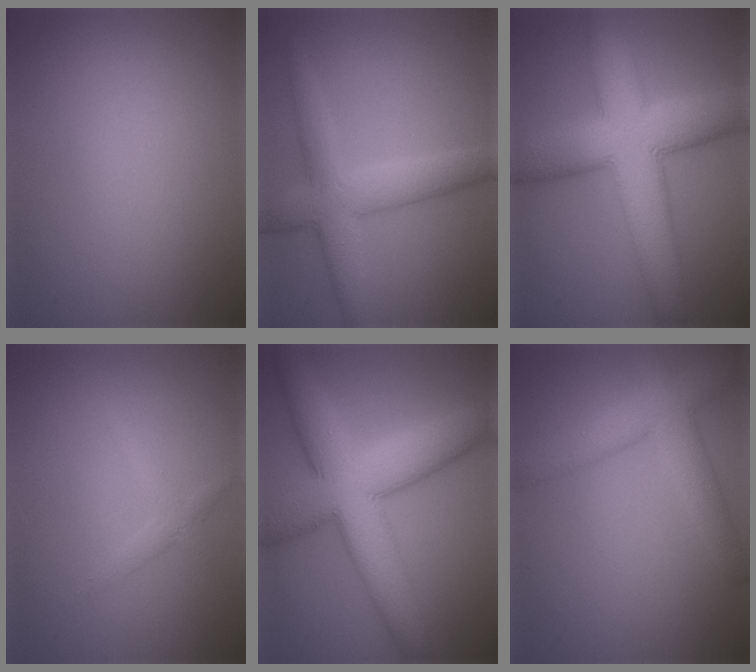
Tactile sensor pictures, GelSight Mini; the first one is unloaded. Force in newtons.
{"total": 5.6, "press": 5.6, "slide": 0.1}
{"total": 11.2, "press": 11.2, "slide": 0.7}
{"total": 1.5, "press": 1.5, "slide": 0.0}
{"total": 11.1, "press": 11.1, "slide": 0.4}
{"total": 5.9, "press": 5.8, "slide": 0.3}